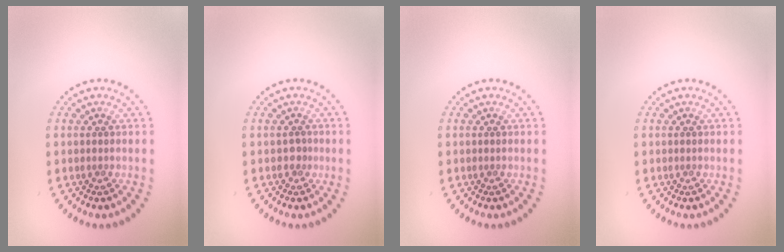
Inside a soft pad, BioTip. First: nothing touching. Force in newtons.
{"total": 0.9, "press": 0.6, "slide": 0.6}
{"total": 0.0}
{"total": 0.0}